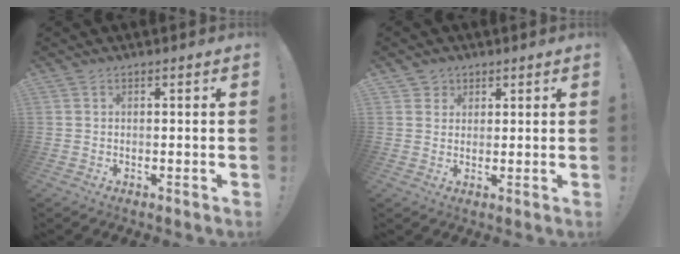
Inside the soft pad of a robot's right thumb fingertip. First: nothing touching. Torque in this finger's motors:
{"motor_torque": [0.01, 0.03, -0.08, 0.01, 0.00]}